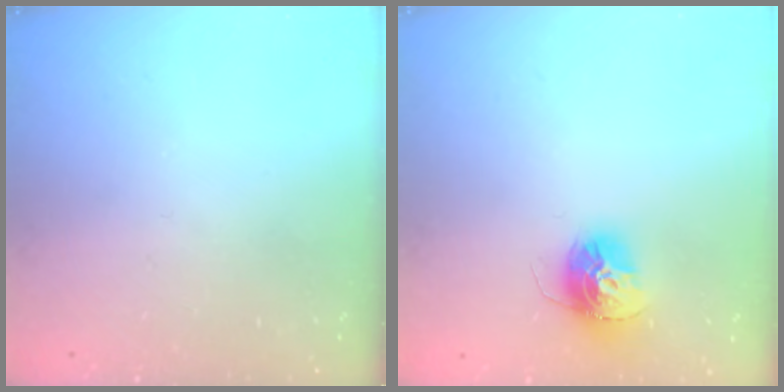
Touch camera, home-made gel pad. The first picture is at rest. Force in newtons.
{"total": 13.1, "press": 13.0, "slide": 1.1}